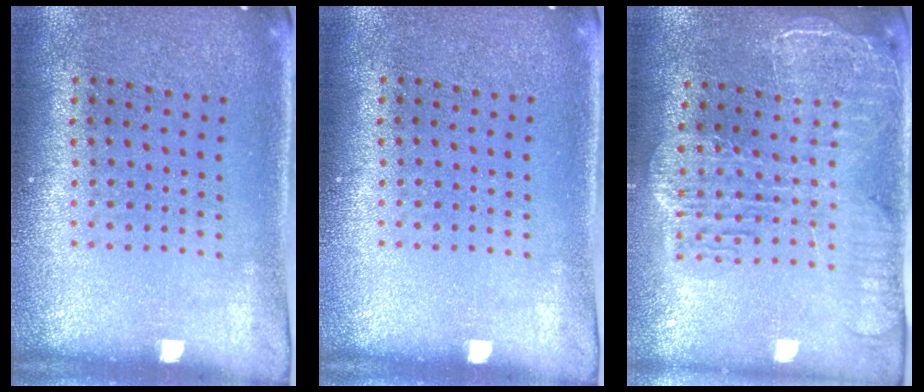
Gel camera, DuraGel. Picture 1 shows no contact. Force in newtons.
{"total": 0.0}
{"total": 2.3, "press": 2.0, "slide": 1.1}